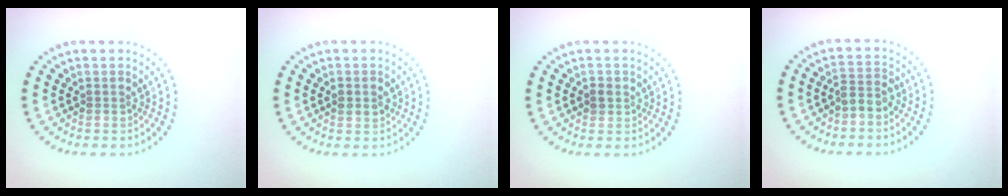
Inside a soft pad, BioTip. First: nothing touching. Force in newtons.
{"total": 1.2, "press": 1.1, "slide": 0.1}
{"total": 1.1, "press": 1.1, "slide": 0.3}
{"total": 1.9, "press": 1.6, "slide": 1.0}